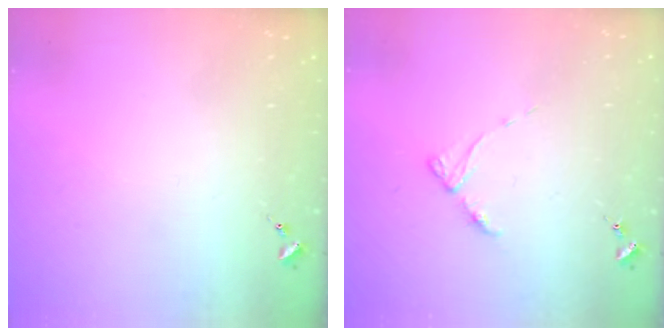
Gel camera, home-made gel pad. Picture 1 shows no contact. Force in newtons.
{"total": 4.5, "press": 4.5, "slide": 0.5}